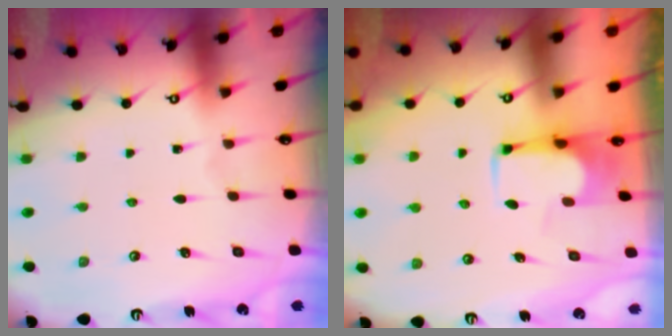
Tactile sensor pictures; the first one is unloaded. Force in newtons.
{"total": 5.3, "press": 5.2, "slide": 1.0}